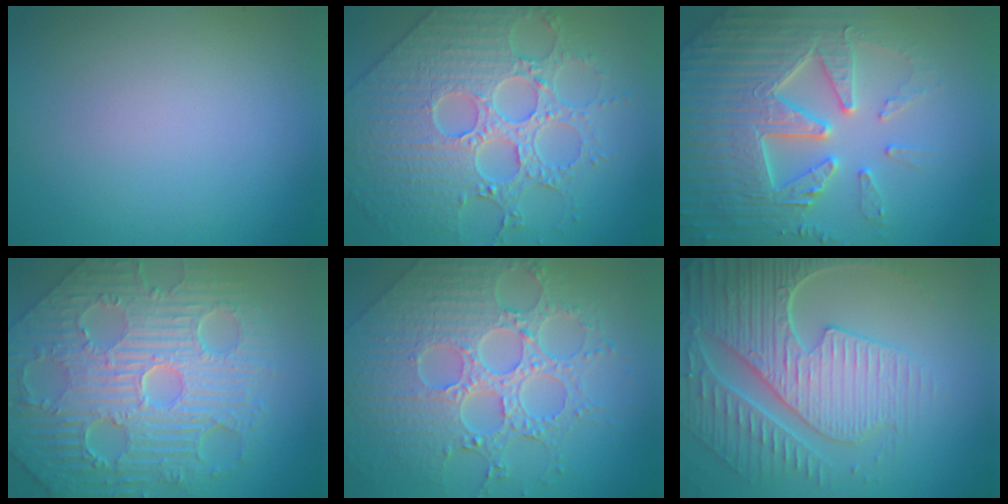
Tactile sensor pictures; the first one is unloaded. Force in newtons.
{"total": 7.1, "press": 6.3, "slide": 3.3}
{"total": 7.7, "press": 7.6, "slide": 1.5}
{"total": 11.8, "press": 7.7, "slide": 8.9}
{"total": 8.7, "press": 6.3, "slide": 5.9}
{"total": 8.5, "press": 6.1, "slide": 5.9}